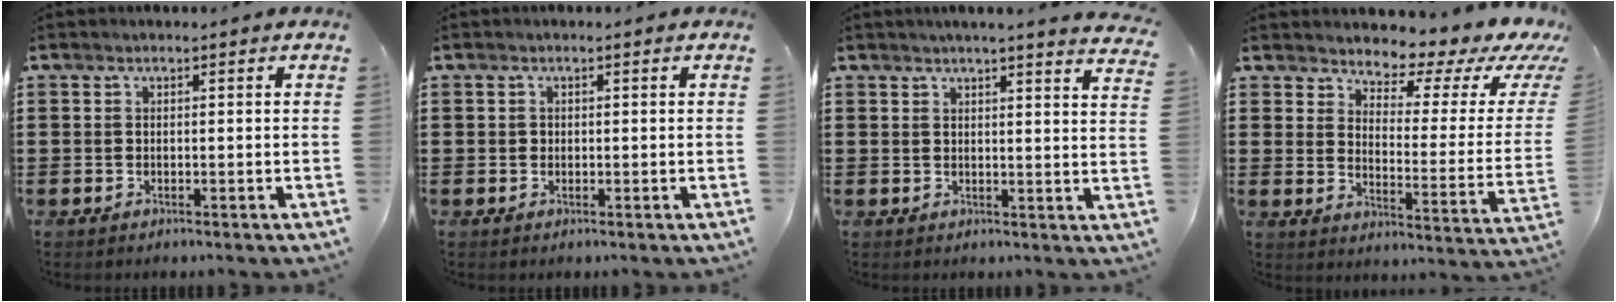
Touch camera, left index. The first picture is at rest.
{"total": 0.7, "force": [0.1, 0.7, 0.1], "torque": [-0.005, 0.005, 0.001]}
{"total": 3.0, "force": [2.7, -0.8, 0.9], "torque": [-0.027, -0.012, 0.048]}
{"total": 4.3, "force": [3.8, 1.4, 1.5], "torque": [-0.041, -0.034, 0.055]}